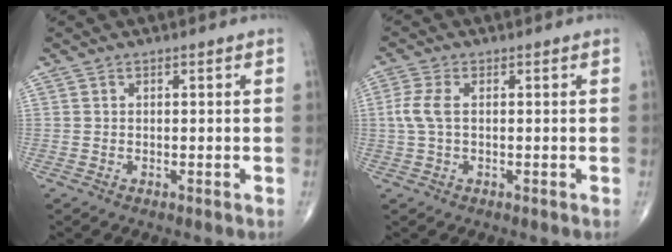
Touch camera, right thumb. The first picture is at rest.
{"total": 4.1, "force": [0.3, 2.0, 3.5], "torque": [-0.100, 0.007, 0.002]}